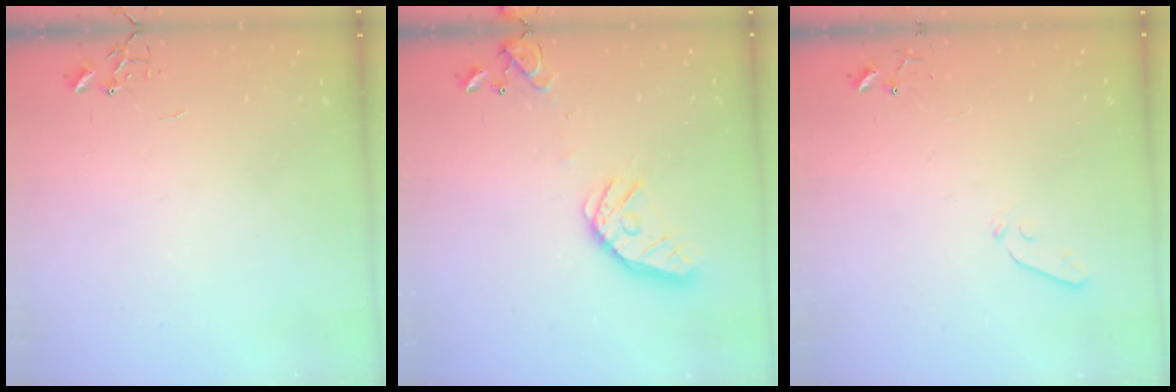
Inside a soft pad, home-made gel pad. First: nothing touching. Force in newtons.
{"total": 15.8, "press": 15.5, "slide": 2.5}
{"total": 3.6, "press": 3.6, "slide": 0.6}